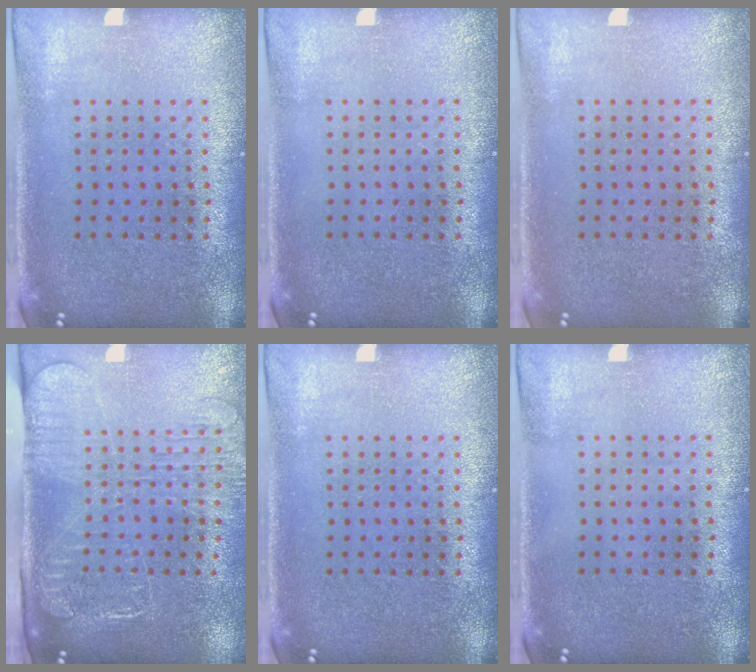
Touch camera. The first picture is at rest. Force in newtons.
{"total": 0.0}
{"total": 0.0}
{"total": 2.6, "press": 2.1, "slide": 1.6}
{"total": 0.0}
{"total": 0.0}